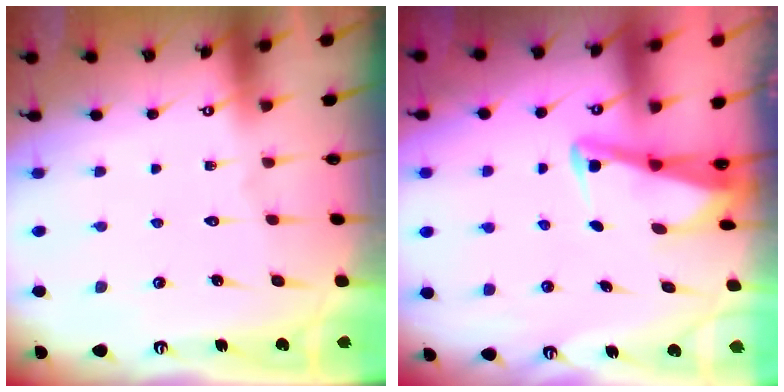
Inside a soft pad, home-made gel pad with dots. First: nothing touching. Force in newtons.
{"total": 2.9, "press": 2.9, "slide": 0.3}